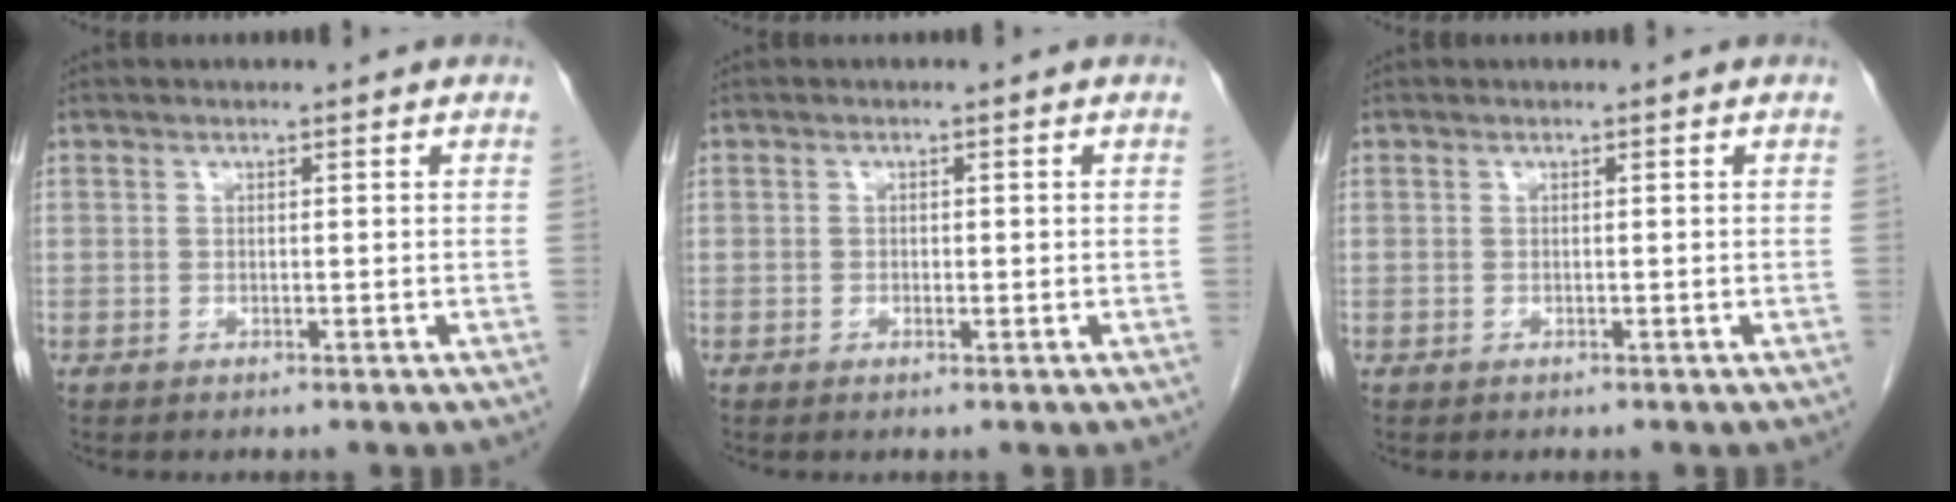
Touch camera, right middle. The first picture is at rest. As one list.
[{"total": 0.5, "force": [0.0, 0.3, 0.4], "torque": [-0.009, 0.000, -0.001]}, {"total": 0.0}]